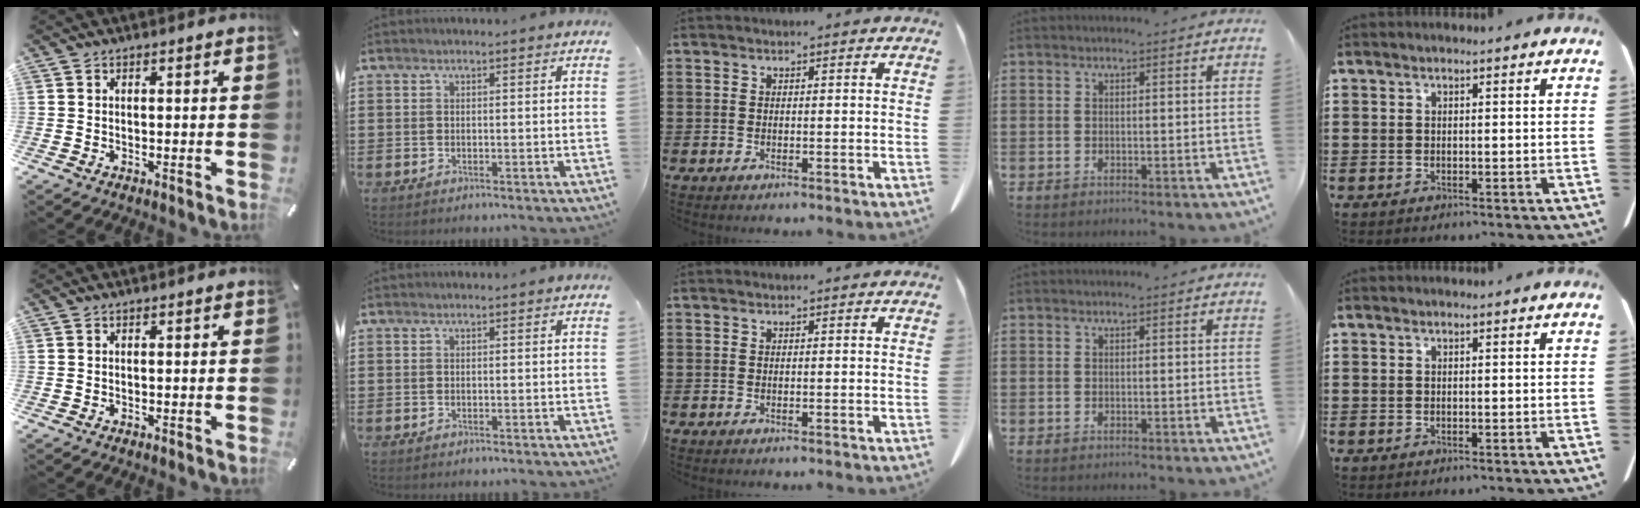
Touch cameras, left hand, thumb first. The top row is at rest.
{}